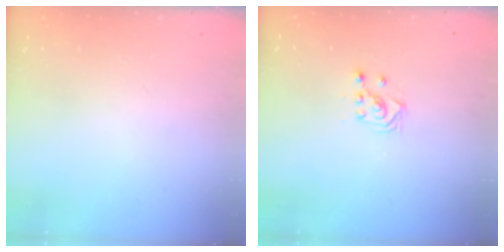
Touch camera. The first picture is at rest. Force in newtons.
{"total": 3.0, "press": 2.8, "slide": 1.0}